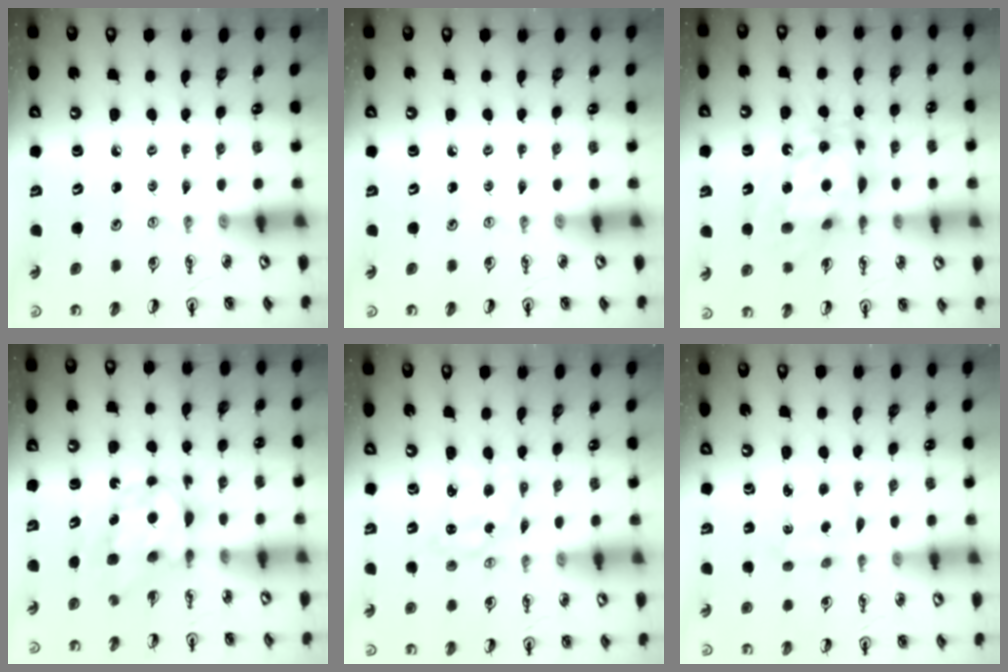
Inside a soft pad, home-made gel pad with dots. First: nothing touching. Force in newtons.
{"total": 0.0}
{"total": 14.2, "press": 14.1, "slide": 1.3}
{"total": 6.9, "press": 6.9, "slide": 0.5}
{"total": 2.6, "press": 2.6, "slide": 0.3}
{"total": 2.3, "press": 2.3, "slide": 0.4}